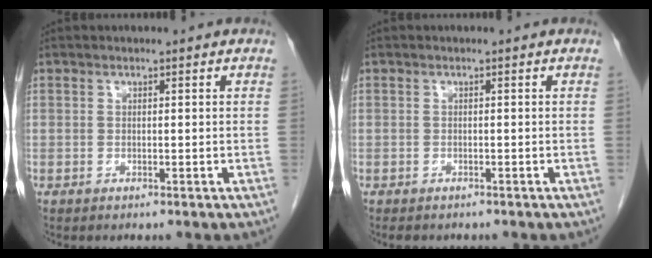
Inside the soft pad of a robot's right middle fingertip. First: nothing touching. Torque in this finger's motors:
{"motor_torque": [0.07, -0.05, -0.03, 0.00]}